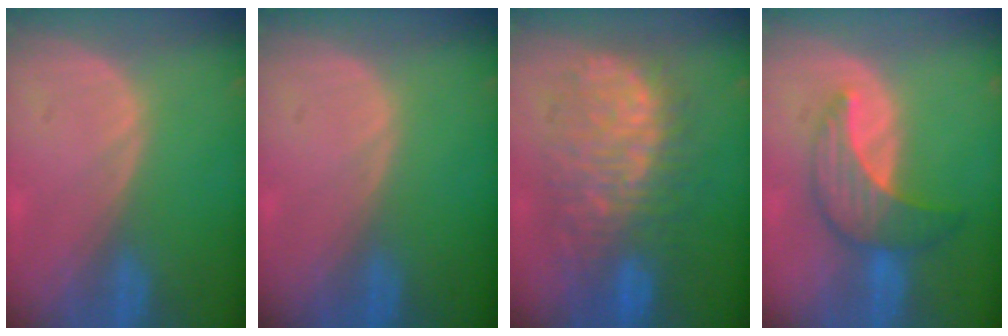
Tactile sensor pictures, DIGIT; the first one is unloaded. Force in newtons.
{"total": 0.0}
{"total": 11.9, "press": 11.8, "slide": 1.4}
{"total": 7.0, "press": 6.9, "slide": 1.0}